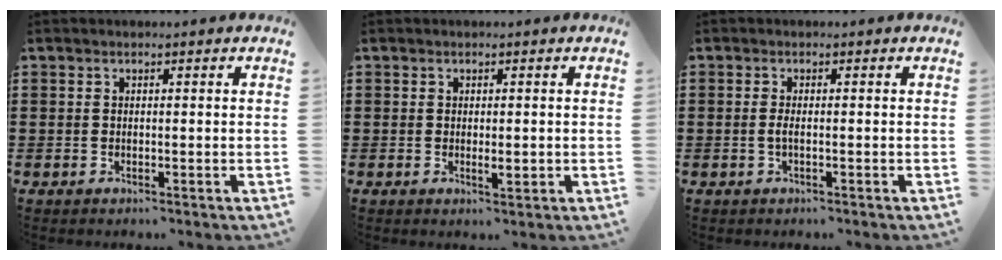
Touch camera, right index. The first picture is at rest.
{"total": 1.7, "force": [-0.2, 0.5, 1.6], "torque": [-0.029, -0.003, -0.003]}
{"total": 1.4, "force": [-0.5, 0.0, 1.3], "torque": [-0.033, -0.007, -0.010]}